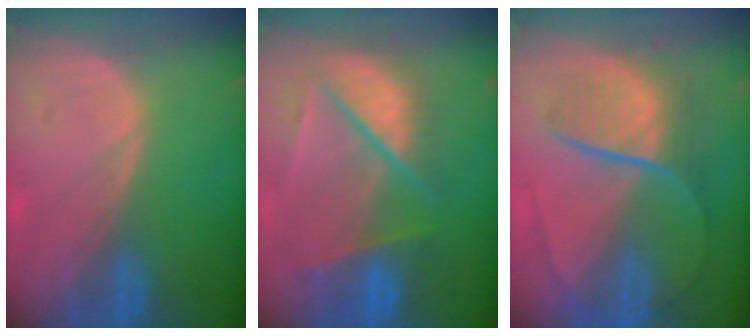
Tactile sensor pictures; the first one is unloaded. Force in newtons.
{"total": 9.7, "press": 8.3, "slide": 4.9}
{"total": 8.9, "press": 7.5, "slide": 4.7}